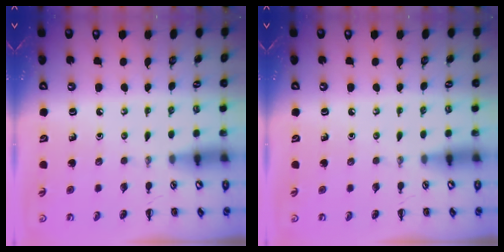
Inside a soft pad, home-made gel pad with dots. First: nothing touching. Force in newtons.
{"total": 0.0}